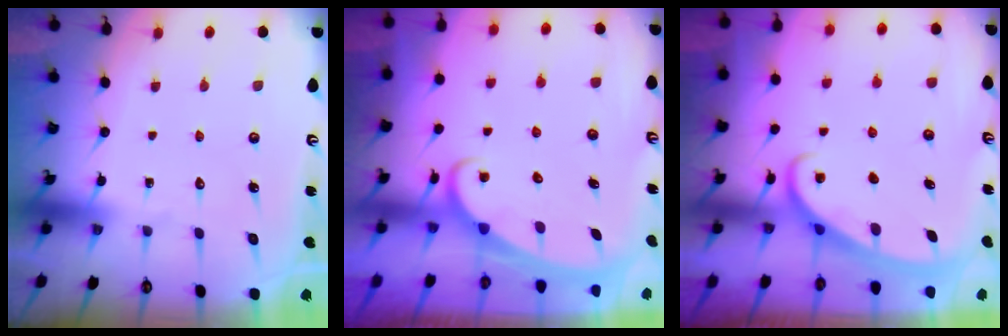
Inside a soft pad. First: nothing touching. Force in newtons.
{"total": 2.7, "press": 2.7, "slide": 0.3}
{"total": 2.7, "press": 2.7, "slide": 0.3}